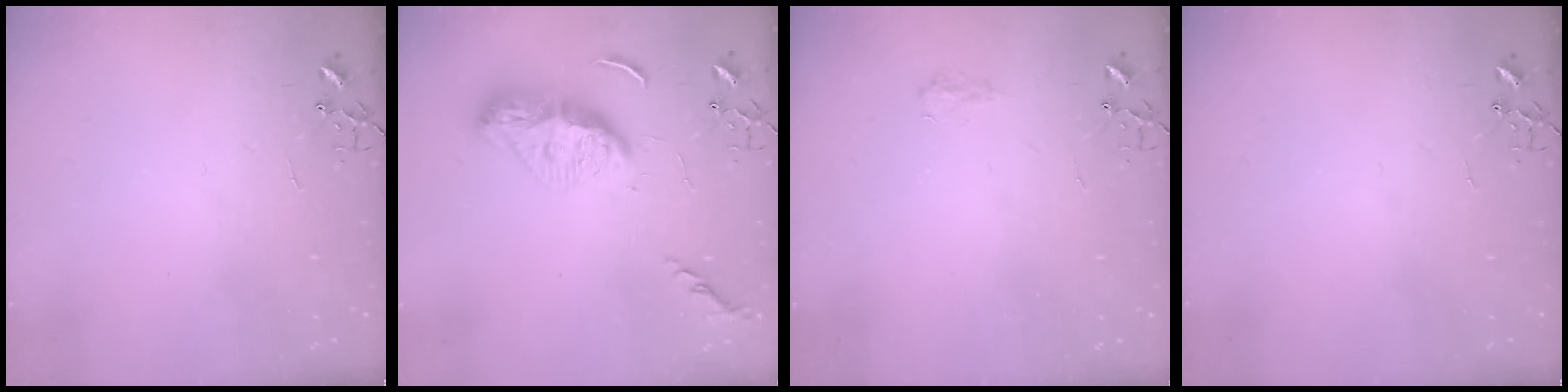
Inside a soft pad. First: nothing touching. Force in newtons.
{"total": 12.4, "press": 12.3, "slide": 0.8}
{"total": 6.6, "press": 6.6, "slide": 0.8}
{"total": 0.0}